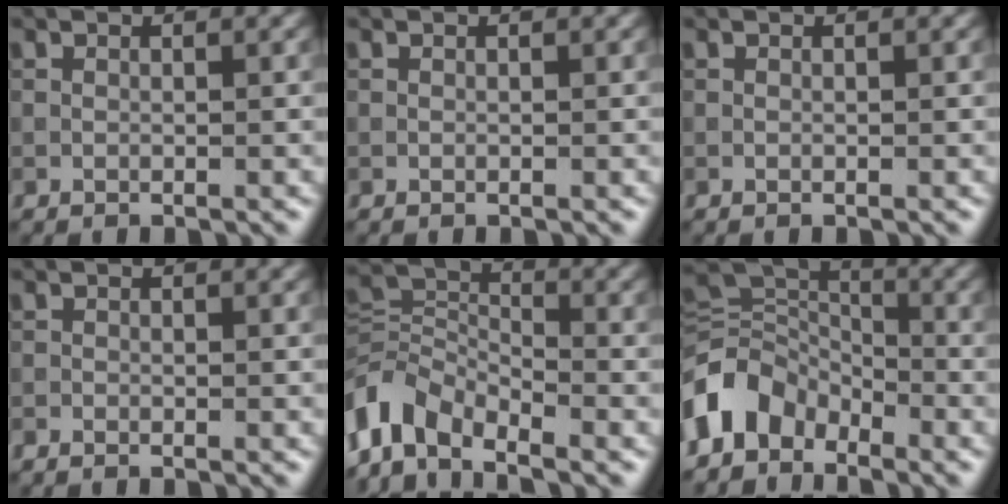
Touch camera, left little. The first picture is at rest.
{"total": 0.0}
{"total": 0.0}
{"total": 0.6, "force": [-0.5, 0.1, 0.2], "torque": [0.000, -0.004, -0.011]}
{"total": 6.1, "force": [-4.3, 3.1, 3.0], "torque": [-0.056, -0.002, -0.100]}
{"total": 6.5, "force": [-4.0, 4.3, 2.9], "torque": [-0.053, 0.005, -0.093]}